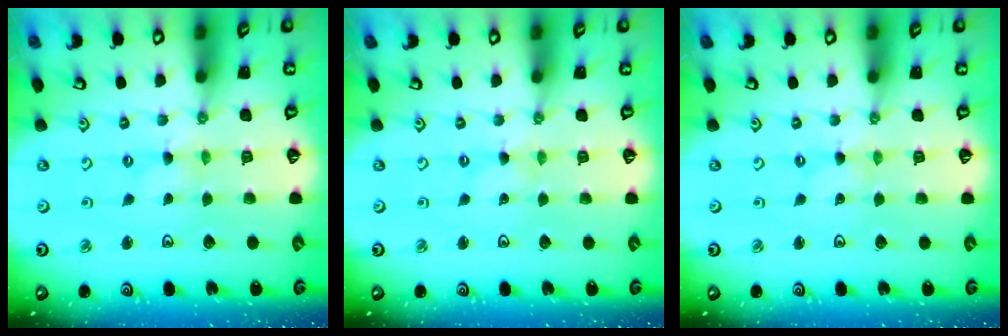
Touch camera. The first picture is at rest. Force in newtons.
{"total": 0.0}
{"total": 0.0}